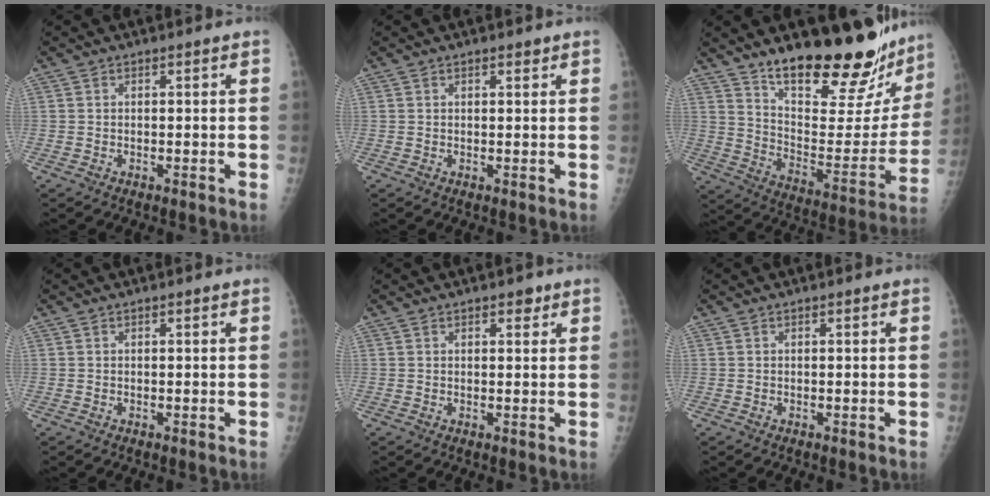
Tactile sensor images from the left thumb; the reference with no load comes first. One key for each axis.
{"total": 1.1, "fx": 0.8, "fy": 0.5, "fz": 0.7, "tx": -0.006, "ty": -0.003, "tz": 0.011}
{"total": 25.9, "fx": 20.7, "fy": 7.9, "fz": 13.4, "tx": -0.155, "ty": -0.123, "tz": 0.302}
{"total": 0.0}
{"total": 1.9, "fx": 1.2, "fy": 1.0, "fz": 1.1, "tx": -0.004, "ty": -0.004, "tz": 0.014}
{"total": 0.0}